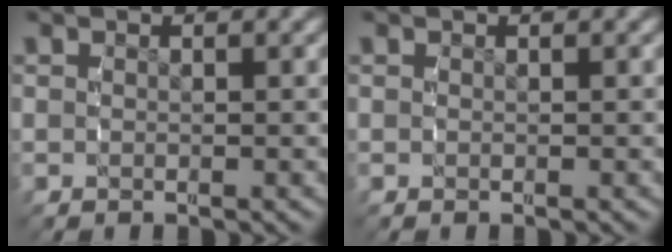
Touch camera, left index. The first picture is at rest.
{"total": 0.0}